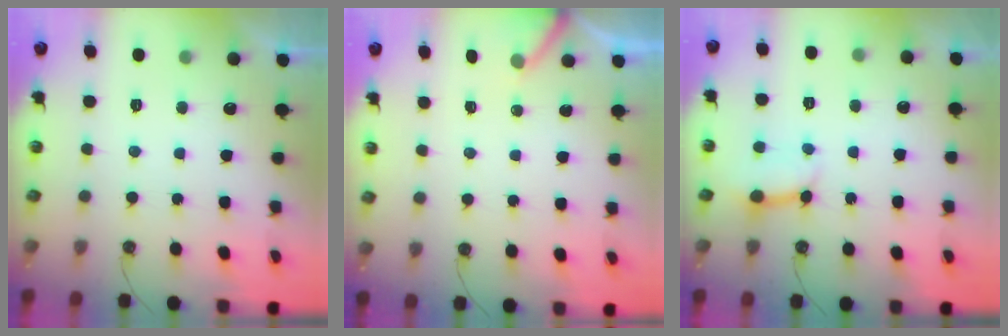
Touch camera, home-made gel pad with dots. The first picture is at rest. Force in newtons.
{"total": 2.5, "press": 2.5, "slide": 0.2}
{"total": 6.8, "press": 6.8, "slide": 0.5}